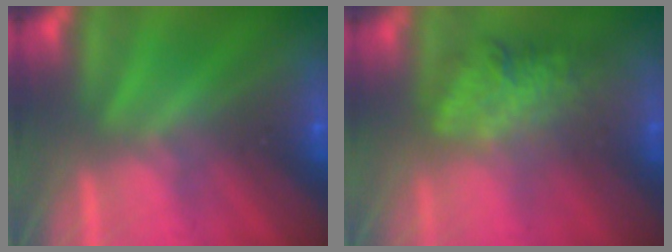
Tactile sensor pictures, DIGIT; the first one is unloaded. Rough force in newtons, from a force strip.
{"total": 3.5}